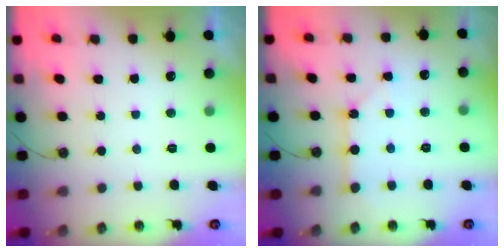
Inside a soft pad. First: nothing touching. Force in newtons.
{"total": 2.8, "press": 2.8, "slide": 0.1}